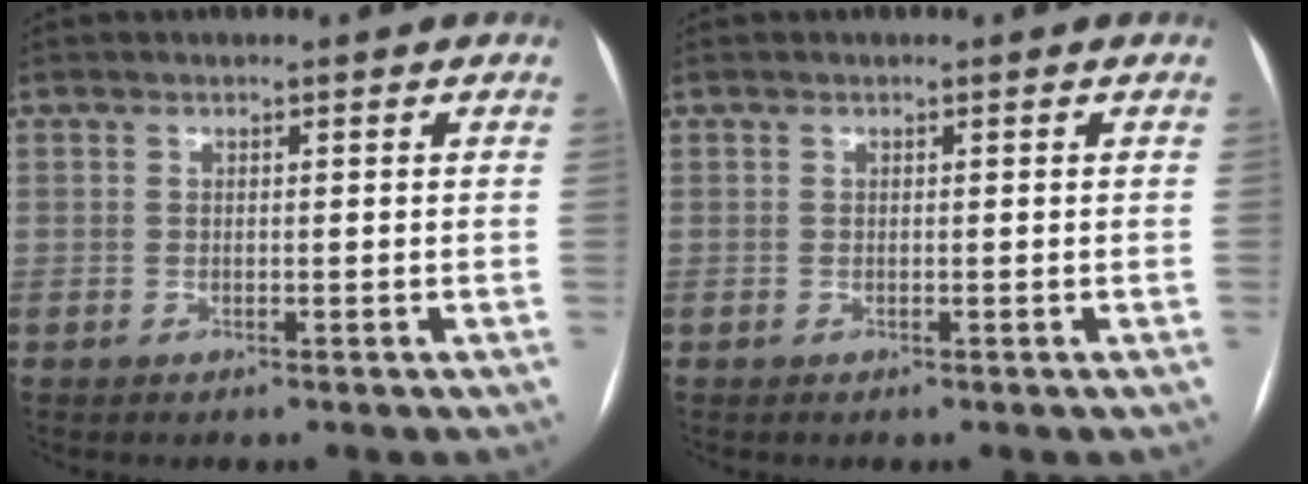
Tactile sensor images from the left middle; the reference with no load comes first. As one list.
[{"total": 0.0}]